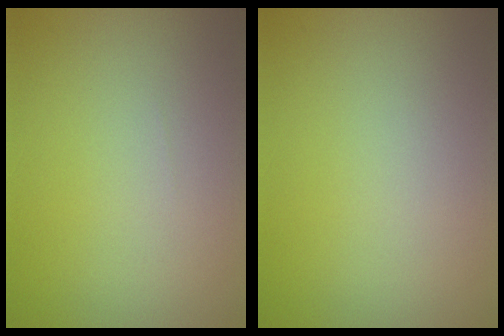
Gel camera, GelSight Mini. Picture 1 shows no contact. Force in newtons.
{"total": 0.0}